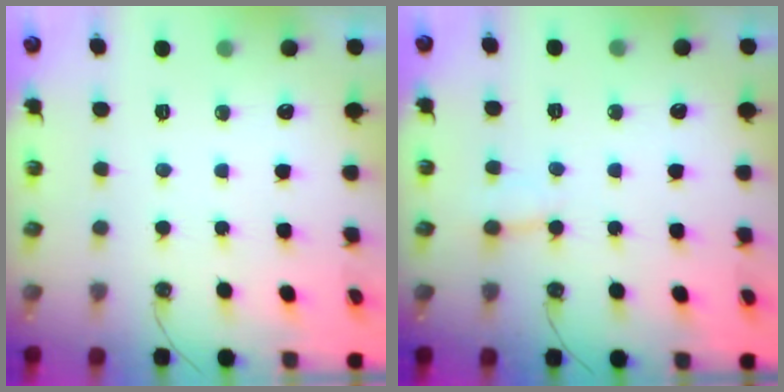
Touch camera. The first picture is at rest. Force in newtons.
{"total": 3.2, "press": 3.2, "slide": 0.3}